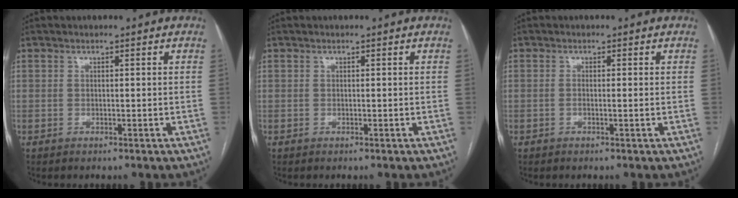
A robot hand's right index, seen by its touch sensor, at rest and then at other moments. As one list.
[{"total": 0.0}, {"total": 0.8, "force": [0.0, 0.1, 0.8], "torque": [-0.015, 0.001, 0.002]}]